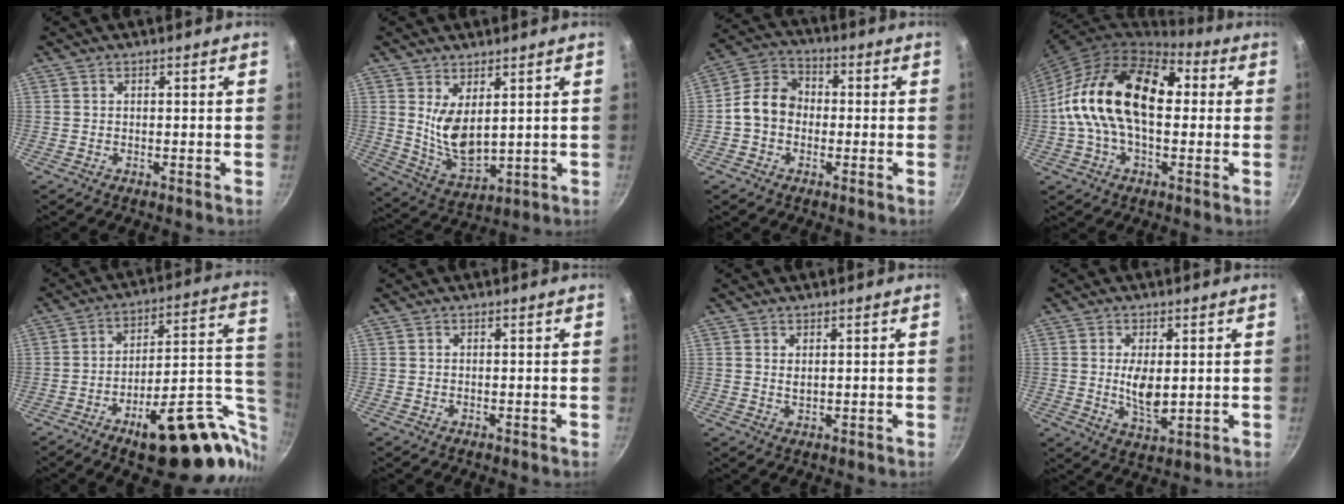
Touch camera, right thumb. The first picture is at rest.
{"total": 9.0, "force": [2.7, 4.5, 7.3], "torque": [-0.117, -0.037, 0.067]}
{"total": 8.6, "force": [-1.0, 7.0, 5.0], "torque": [-0.063, 0.026, -0.039]}
{"total": 21.9, "force": [1.7, 13.3, 17.2], "torque": [-0.278, 0.037, 0.010]}
{"total": 25.1, "force": [-7.9, 10.3, 21.5], "torque": [-0.243, 0.032, -0.102]}
{"total": 0.0}
{"total": 1.5, "force": [0.6, 0.8, 1.1], "torque": [-0.020, -0.004, 0.012]}
{"total": 6.9, "force": [0.6, 3.4, 6.0], "torque": [-0.102, -0.013, 0.017]}